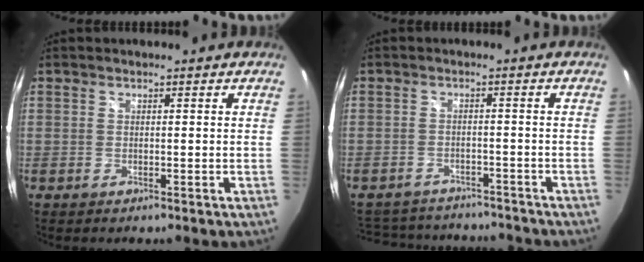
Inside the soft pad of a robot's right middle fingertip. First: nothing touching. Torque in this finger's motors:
{"motor_torque": [0.43, -1.59, -0.01, -0.01]}